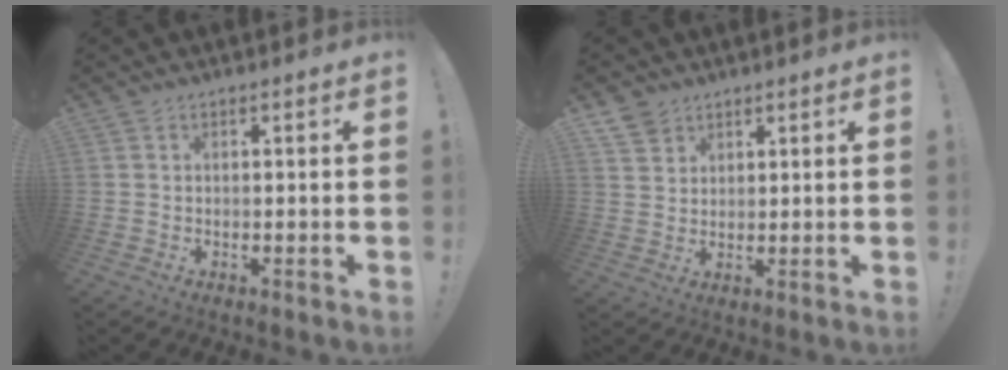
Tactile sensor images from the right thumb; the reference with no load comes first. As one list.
[{"total": 5.3, "force": [3.9, 3.5, 1.1], "torque": [-0.022, -0.021, 0.076]}]